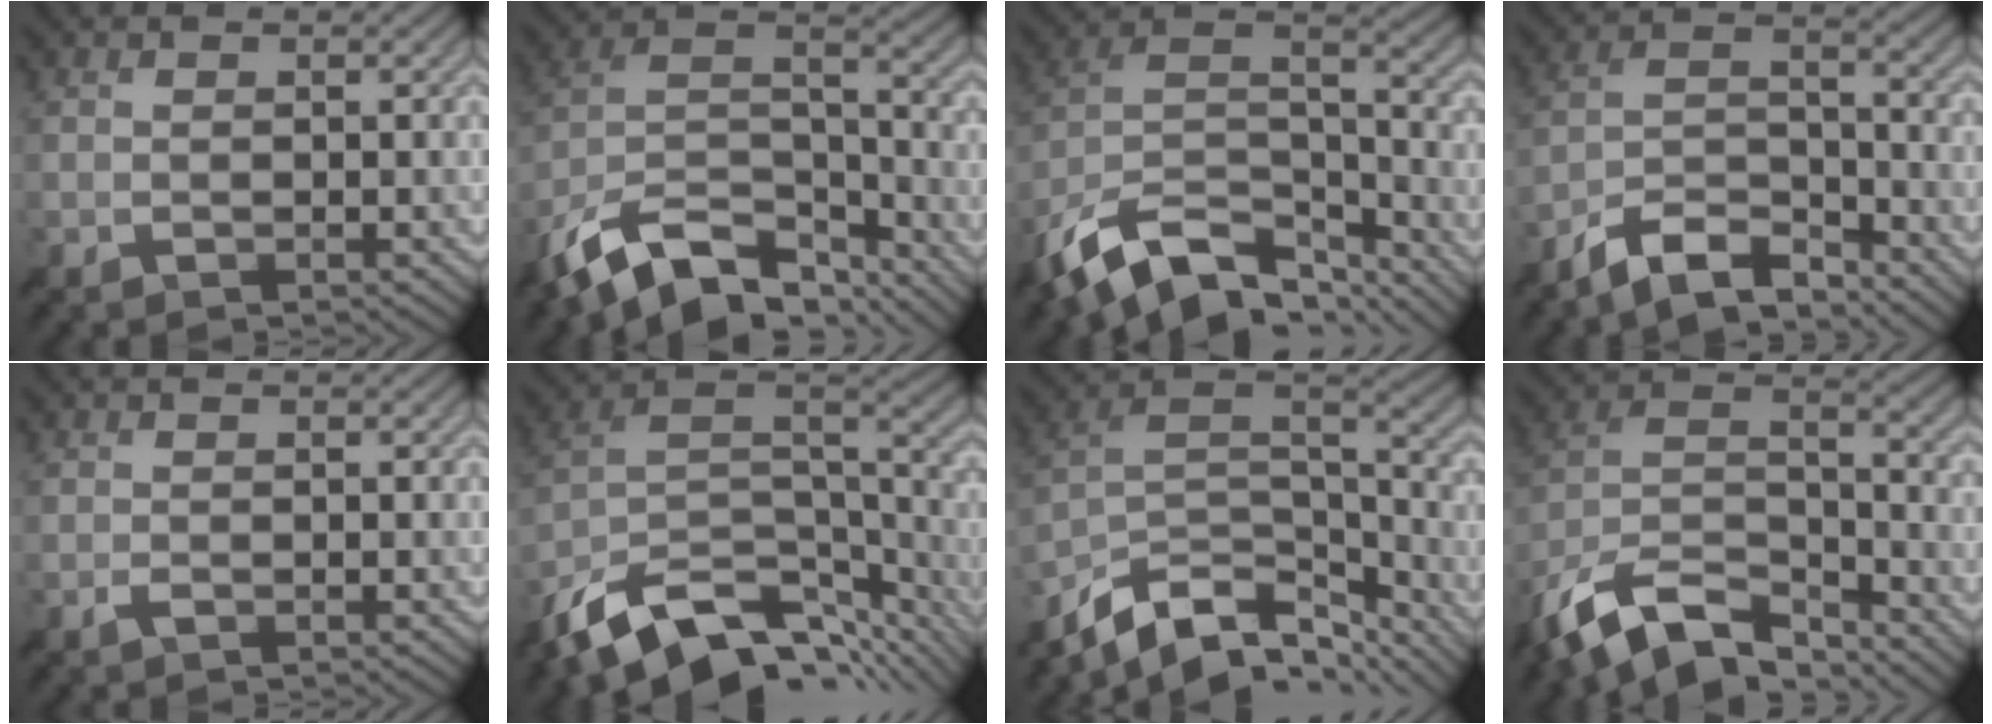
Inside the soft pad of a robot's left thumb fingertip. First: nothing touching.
{"total": 14.7, "force": [-10.5, 6.5, 8.0], "torque": [-0.192, -0.001, -0.188]}
{"total": 15.5, "force": [-10.5, 7.4, 8.6], "torque": [-0.221, -0.010, -0.180]}
{"total": 8.3, "force": [-6.9, 2.2, 4.1], "torque": [-0.078, 0.007, -0.142]}
{"total": 0.6, "force": [-0.2, 0.2, 0.5], "torque": [-0.014, 0.002, -0.003]}
{"total": 14.6, "force": [-9.8, 6.3, 8.7], "torque": [-0.209, -0.011, -0.161]}
{"total": 13.5, "force": [-9.3, 6.7, 7.2], "torque": [-0.178, -0.008, -0.154]}
{"total": 14.1, "force": [-10.4, 5.7, 7.6], "torque": [-0.178, -0.002, -0.197]}